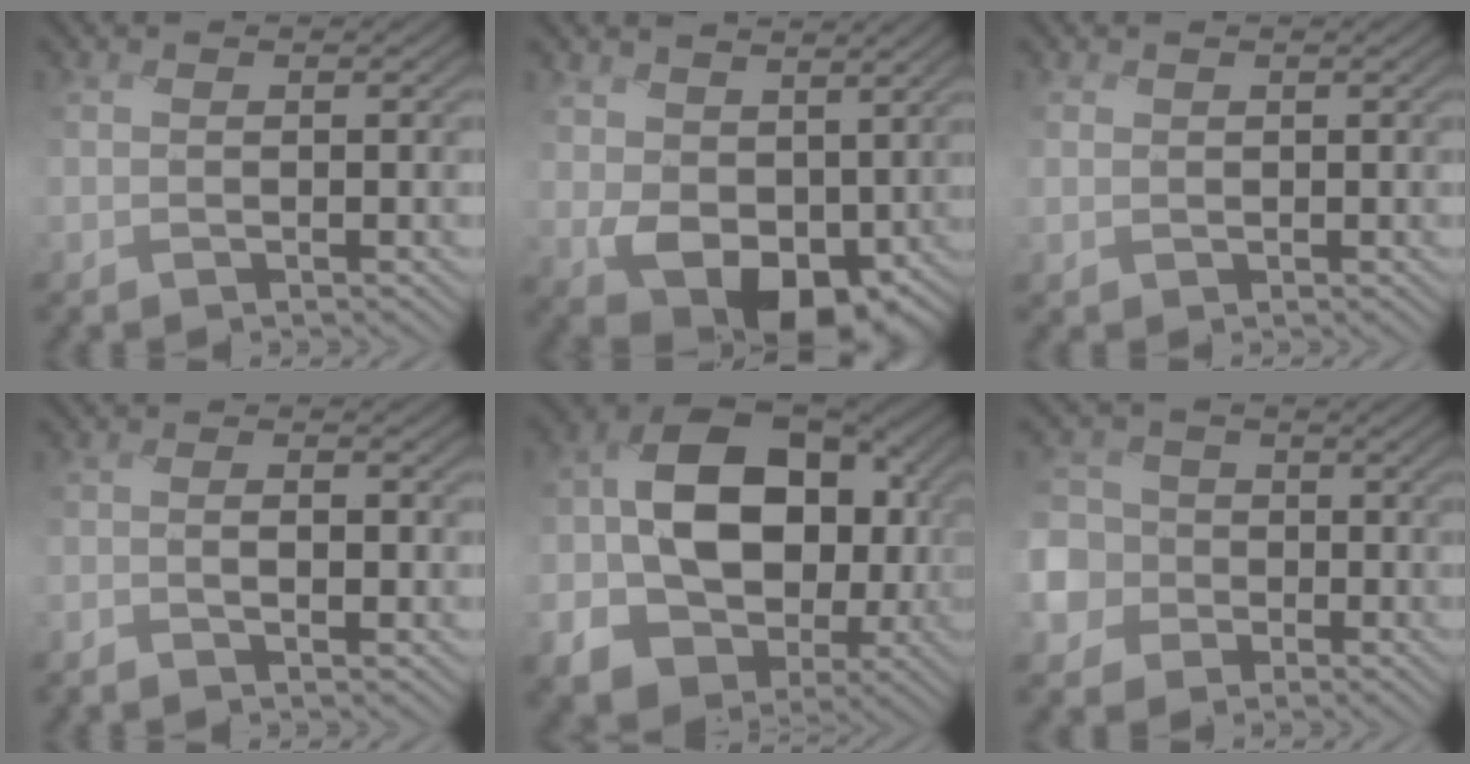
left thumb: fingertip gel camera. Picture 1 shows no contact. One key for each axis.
{"total": 9.3, "fx": 1.0, "fy": 6.9, "fz": 6.2, "tx": -0.138, "ty": -0.019, "tz": 0.018}
{"total": 0.9, "fx": 0.4, "fy": 0.6, "fz": -0.5, "tx": -0.001, "ty": -0.002, "tz": 0.004}
{"total": 2.0, "fx": -1.0, "fy": 1.0, "fz": 1.3, "tx": 0.005, "ty": 0.009, "tz": -0.026}
{"total": 16.5, "fx": -1.4, "fy": 12.5, "fz": 10.8, "tx": -0.182, "ty": -0.034, "tz": -0.006}
{"total": 8.9, "fx": -3.0, "fy": 8.2, "fz": 1.7, "tx": -0.087, "ty": -0.014, "tz": -0.087}